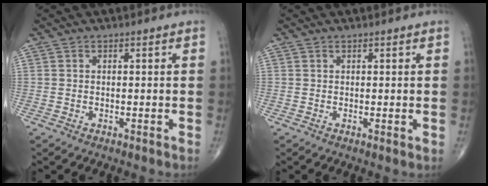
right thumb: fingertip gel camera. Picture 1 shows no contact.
{"total": 0.7, "force": [0.2, 0.2, 0.7], "torque": [-0.015, -0.003, 0.004]}